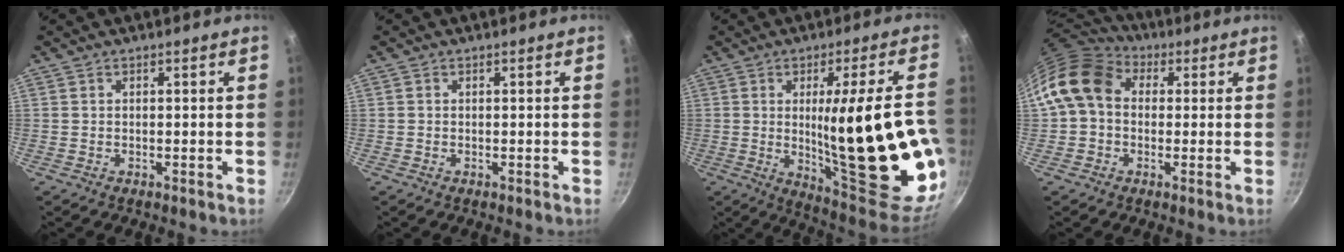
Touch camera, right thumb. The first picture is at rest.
{"total": 0.0}
{"total": 28.6, "force": [-2.9, 7.2, 27.6], "torque": [-0.360, -0.018, -0.016]}
{"total": 12.8, "force": [1.8, 10.1, 7.7], "torque": [-0.121, 0.025, 0.015]}